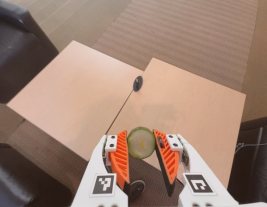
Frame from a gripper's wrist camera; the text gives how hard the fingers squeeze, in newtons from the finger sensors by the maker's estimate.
{"total": 11.0, "left": 11.1, "right": 11.0}